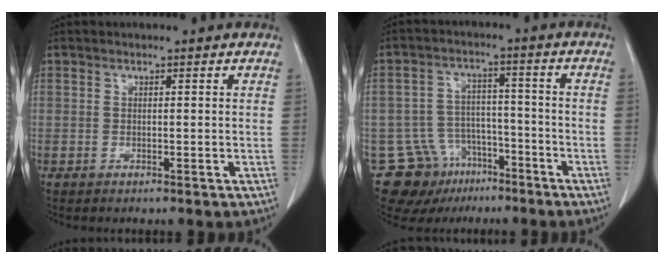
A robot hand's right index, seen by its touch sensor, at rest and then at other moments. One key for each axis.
{"total": 12.1, "fx": -7.8, "fy": 8.8, "fz": 2.8, "tx": -0.058, "ty": 0.038, "tz": -0.118}